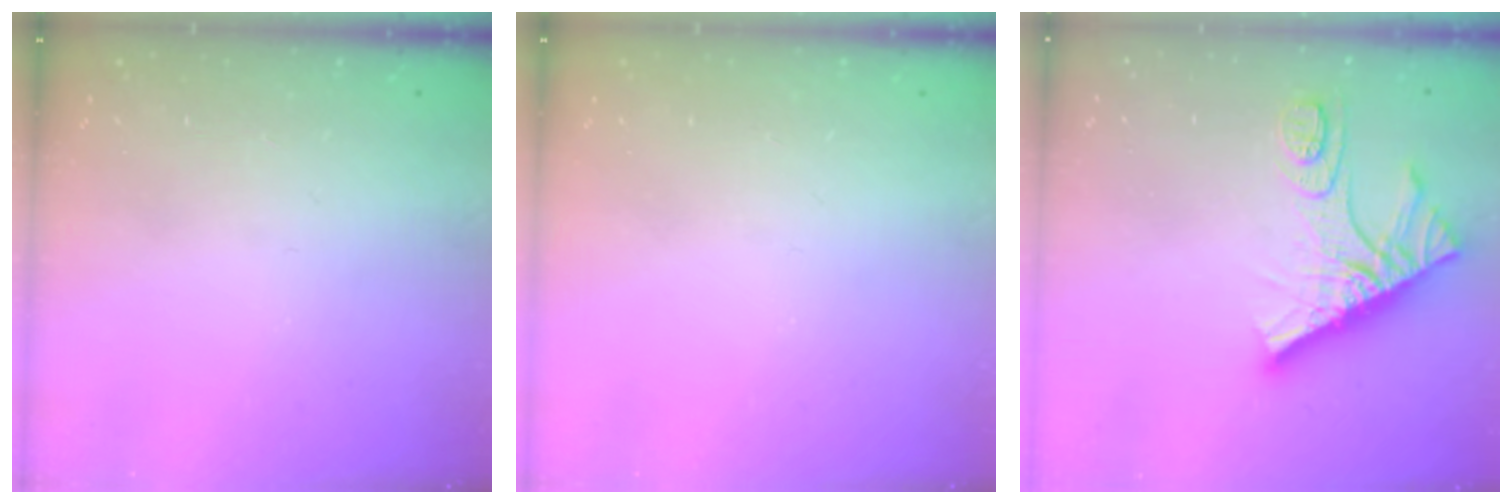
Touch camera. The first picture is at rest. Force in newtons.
{"total": 0.0}
{"total": 14.9, "press": 14.9, "slide": 1.1}